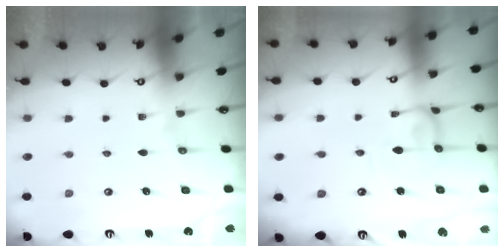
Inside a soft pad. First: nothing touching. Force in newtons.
{"total": 0.8, "press": 0.8, "slide": 0.4}